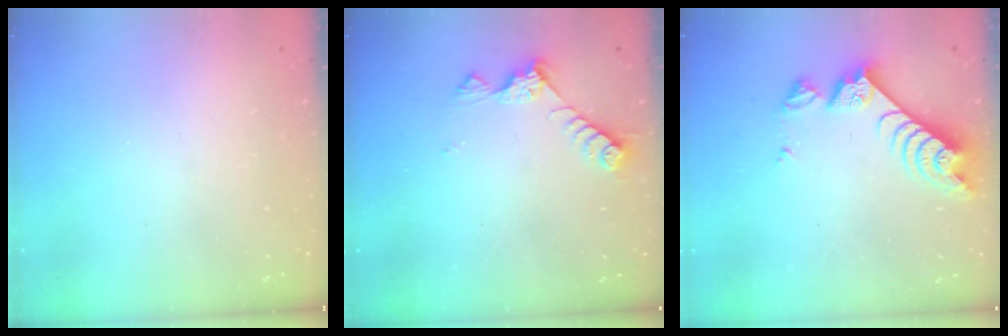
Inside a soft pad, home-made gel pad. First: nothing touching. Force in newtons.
{"total": 6.3, "press": 6.2, "slide": 0.6}
{"total": 8.4, "press": 8.4, "slide": 1.0}